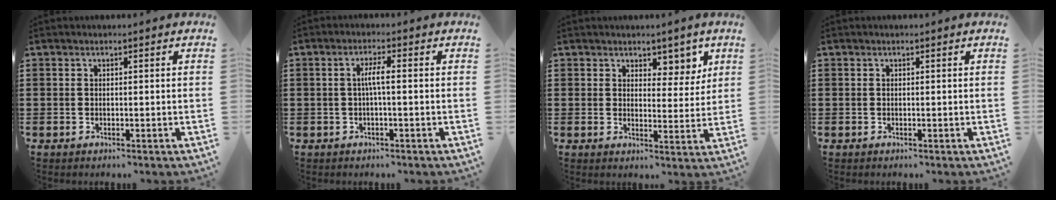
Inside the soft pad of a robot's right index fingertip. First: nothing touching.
{"total": 2.9, "force": [-0.3, 0.3, 2.9], "torque": [-0.054, 0.000, -0.007]}
{"total": 4.6, "force": [3.6, 2.6, 1.2], "torque": [-0.017, -0.010, 0.060]}
{"total": 0.0}